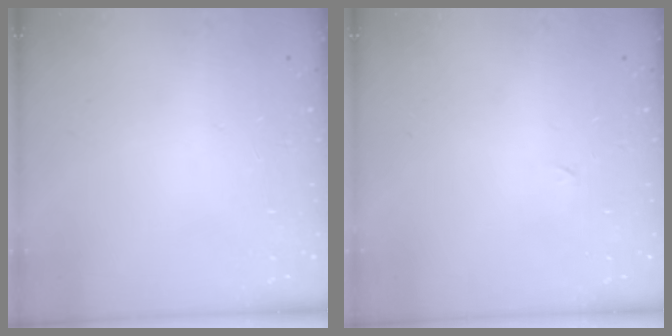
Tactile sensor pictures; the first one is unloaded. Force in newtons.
{"total": 0.0}